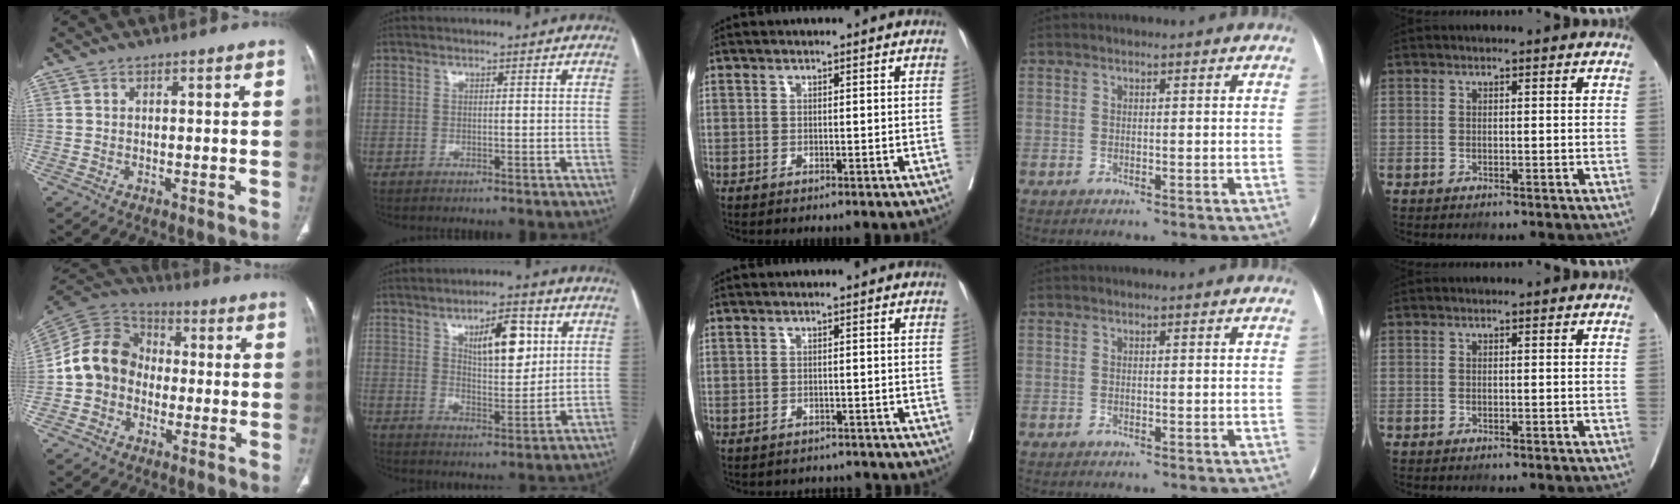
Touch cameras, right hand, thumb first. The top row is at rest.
{"thumb": {"total": 12.1, "force": [-1.6, 10.4, 6.1], "torque": [-0.101, 0.036, -0.043]}, "index": {"total": 9.3, "force": [3.6, 3.4, 7.9], "torque": [-0.123, 0.003, 0.062]}, "middle": {"total": 4.9, "force": [-4.8, 1.2, 0.0], "torque": [0.002, 0.000, -0.056]}}